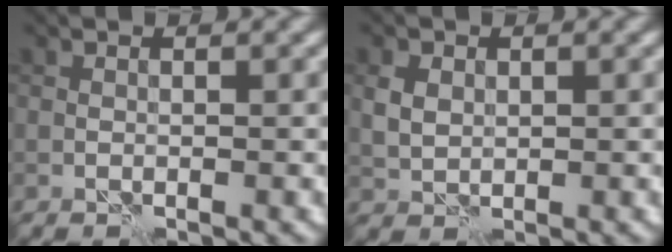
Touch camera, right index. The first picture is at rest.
{"total": 2.1, "force": [0.5, 1.6, 1.2], "torque": [-0.028, 0.001, 0.010]}